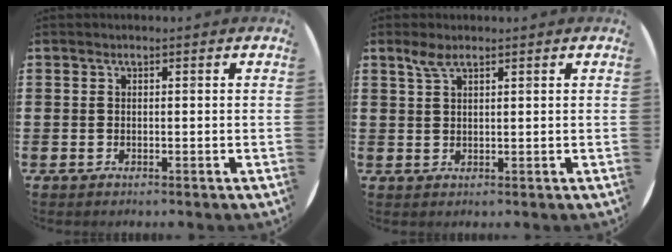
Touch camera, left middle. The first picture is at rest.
{"total": 2.2, "force": [1.6, 0.6, 1.5], "torque": [-0.033, 0.004, 0.028]}